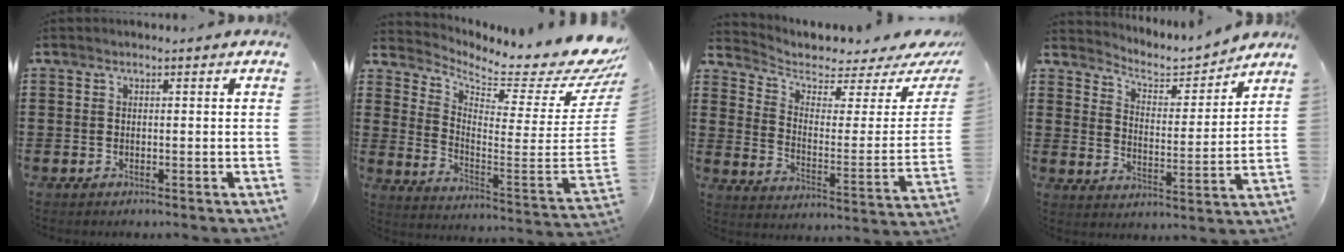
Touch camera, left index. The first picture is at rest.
{"total": 5.3, "force": [4.7, 0.7, 2.3], "torque": [-0.060, -0.060, 0.073]}
{"total": 3.7, "force": [2.9, 1.5, 1.6], "torque": [-0.047, -0.033, 0.044]}
{"total": 3.7, "force": [3.4, 1.4, 0.8], "torque": [-0.040, -0.027, 0.050]}